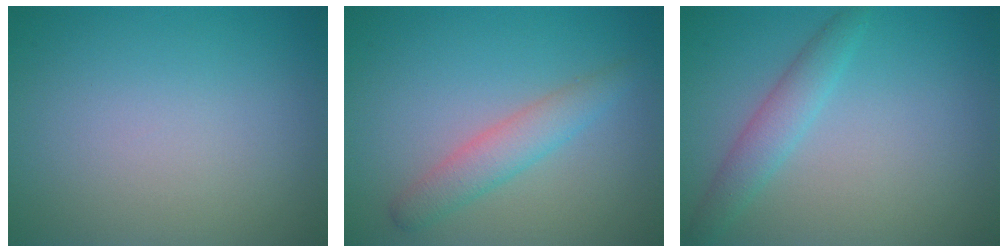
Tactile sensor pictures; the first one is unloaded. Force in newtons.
{"total": 2.7, "press": 2.7, "slide": 0.0}
{"total": 2.4, "press": 2.4, "slide": 0.0}